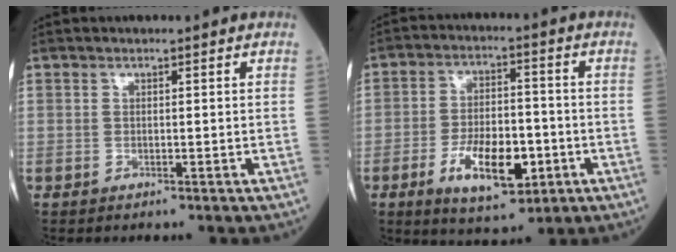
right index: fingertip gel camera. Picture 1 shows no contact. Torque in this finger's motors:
{"motor_torque": [0.42, -0.20, 0.23, 0.11]}